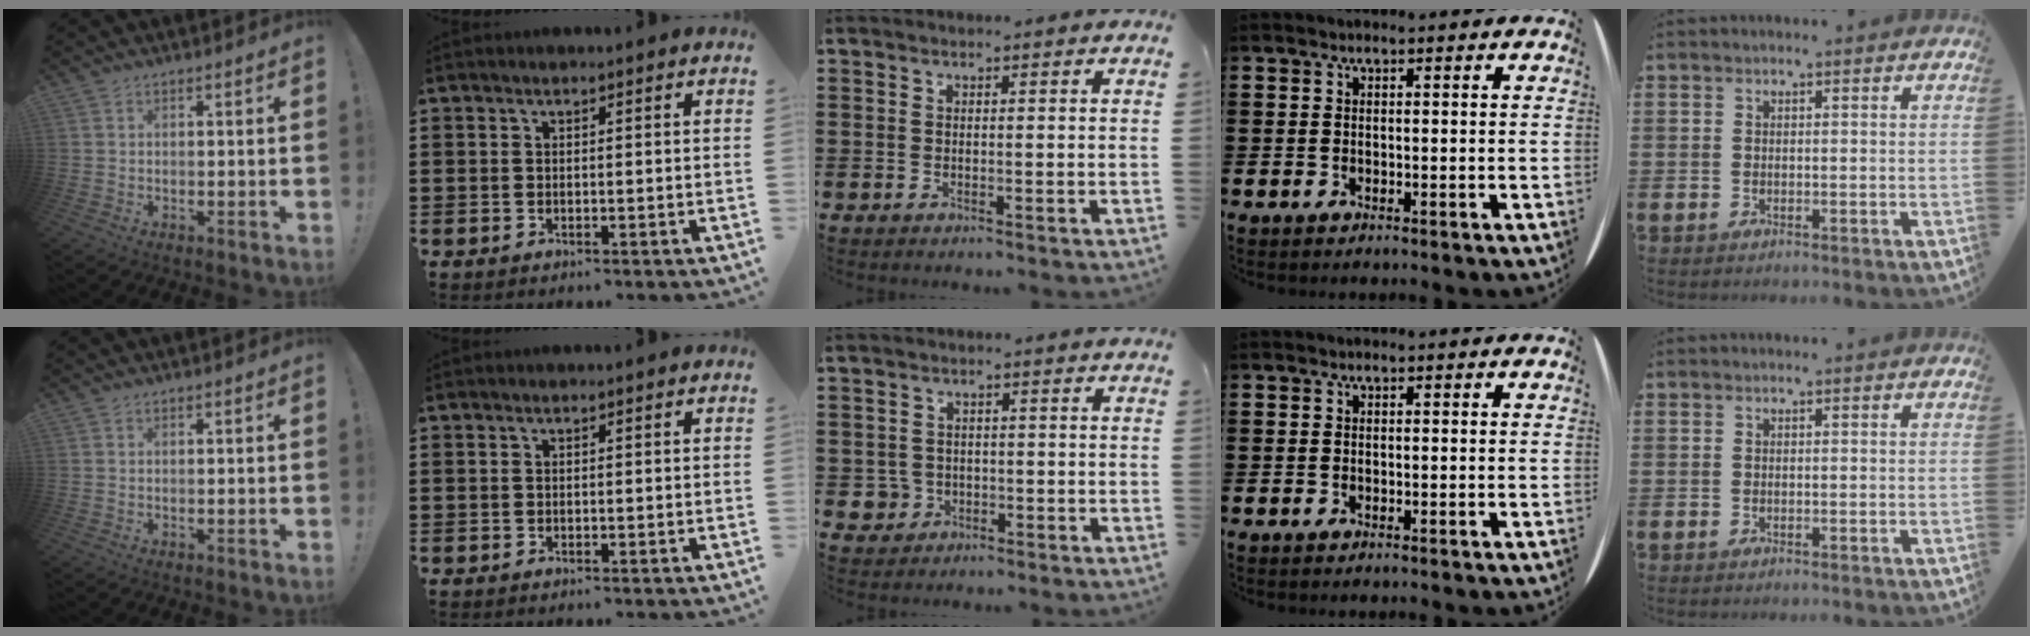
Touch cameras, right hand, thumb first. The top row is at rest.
{"middle": {"total": 2.5, "force": [-0.7, 2.4, 0.4], "torque": [-0.018, 0.003, -0.016]}}